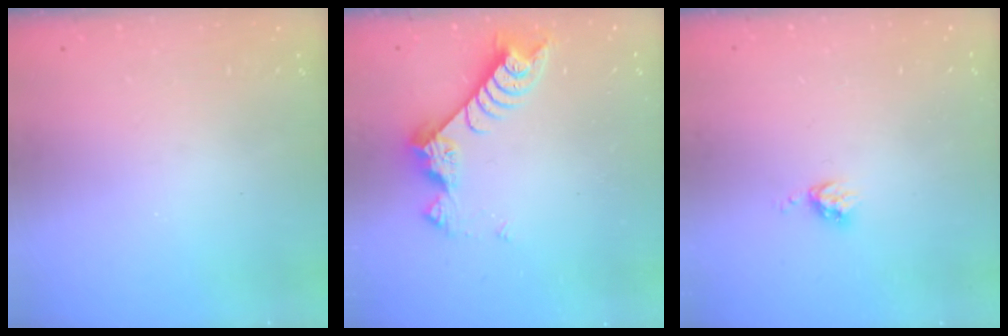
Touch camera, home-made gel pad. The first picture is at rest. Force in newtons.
{"total": 9.0, "press": 9.0, "slide": 1.0}
{"total": 4.2, "press": 4.1, "slide": 0.4}